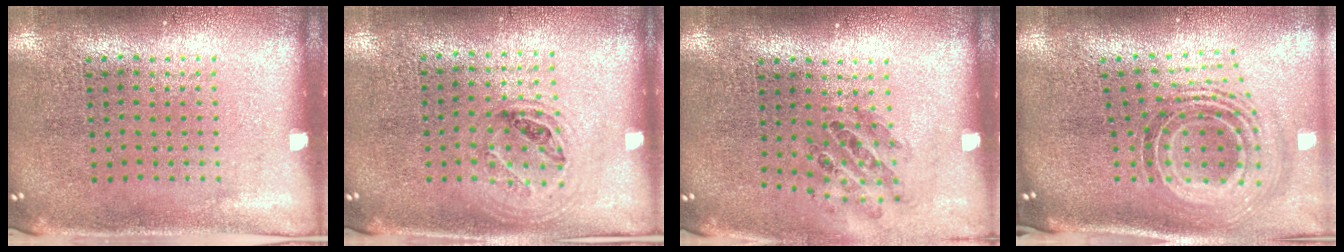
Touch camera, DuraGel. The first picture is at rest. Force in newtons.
{"total": 1.0, "press": 0.9, "slide": 0.3}
{"total": 0.9, "press": 0.9, "slide": 0.2}
{"total": 1.9, "press": 1.3, "slide": 1.3}